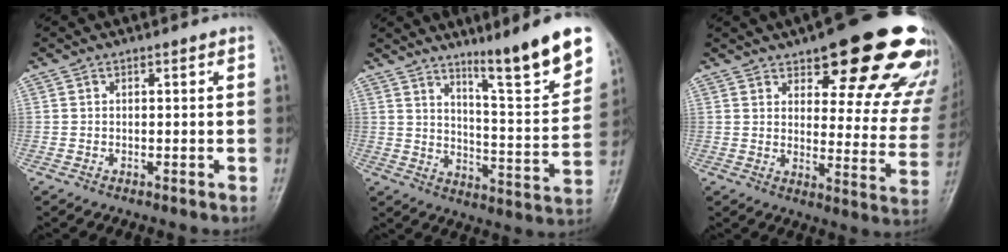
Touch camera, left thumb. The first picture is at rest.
{"total": 15.2, "force": [10.6, 1.3, 10.8], "torque": [-0.138, -0.075, 0.167]}
{"total": 24.4, "force": [15.9, 8.1, 16.6], "torque": [-0.163, -0.072, 0.197]}